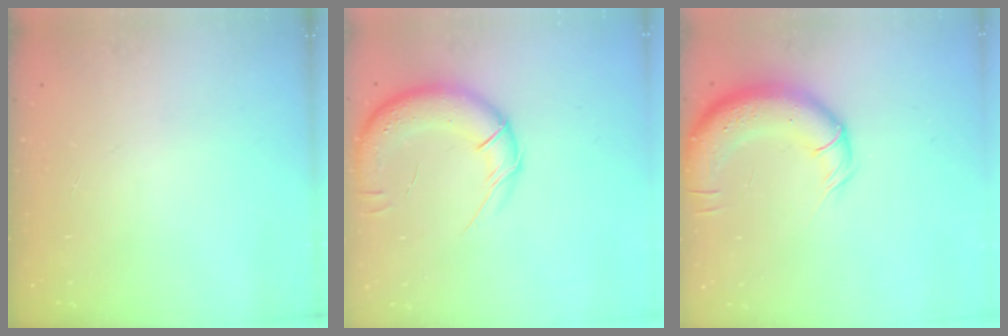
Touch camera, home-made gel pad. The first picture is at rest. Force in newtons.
{"total": 15.8, "press": 15.3, "slide": 4.0}
{"total": 13.7, "press": 13.3, "slide": 3.4}